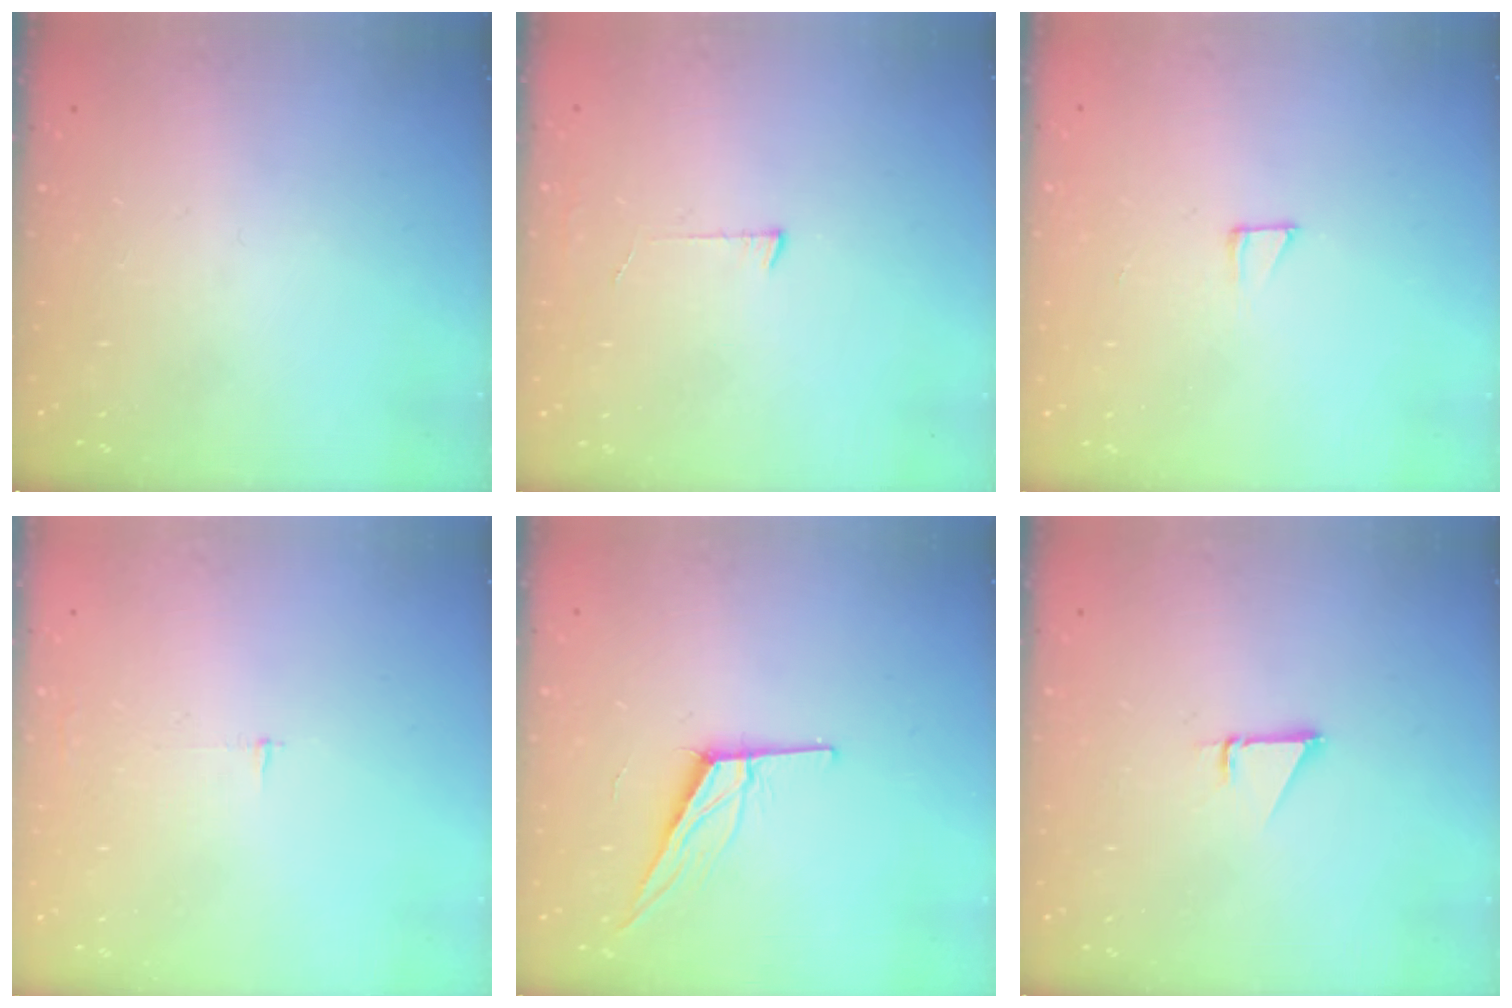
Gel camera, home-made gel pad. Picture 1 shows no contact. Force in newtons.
{"total": 3.0, "press": 3.0, "slide": 0.3}
{"total": 3.6, "press": 3.6, "slide": 0.3}
{"total": 2.5, "press": 2.5, "slide": 0.2}
{"total": 10.8, "press": 10.4, "slide": 2.7}
{"total": 0.9, "press": 0.9, "slide": 0.1}